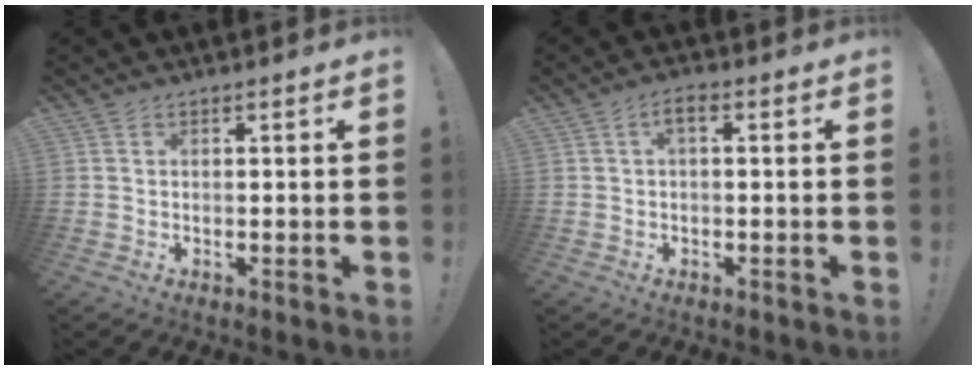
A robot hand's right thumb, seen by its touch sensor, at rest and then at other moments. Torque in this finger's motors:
{"motor_torque": [0.30, 0.91, 0.53, -0.36, -0.06]}